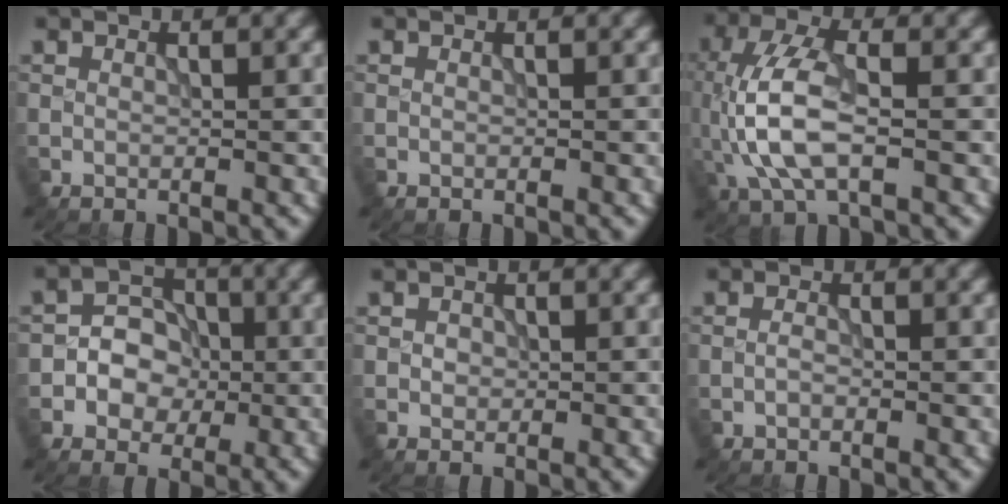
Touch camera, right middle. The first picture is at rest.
{"total": 0.0}
{"total": 6.6, "force": [-1.0, 2.9, 5.9], "torque": [-0.139, 0.011, -0.021]}
{"total": 3.9, "force": [-0.8, 3.4, 1.7], "torque": [-0.006, 0.002, -0.032]}
{"total": 0.9, "force": [0.1, 0.8, 0.3], "torque": [-0.004, -0.001, 0.001]}
{"total": 0.7, "force": [-0.3, 0.4, 0.5], "torque": [-0.012, 0.001, -0.008]}